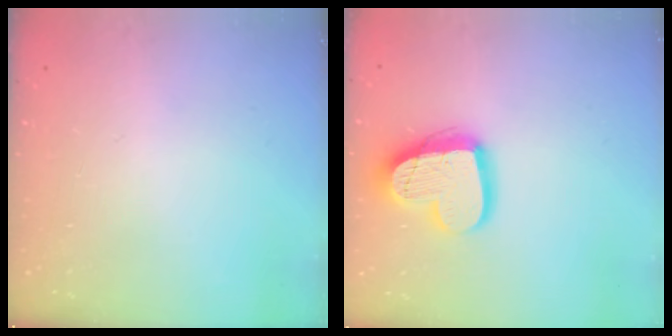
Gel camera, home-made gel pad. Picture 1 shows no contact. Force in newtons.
{"total": 17.8, "press": 17.7, "slide": 1.4}